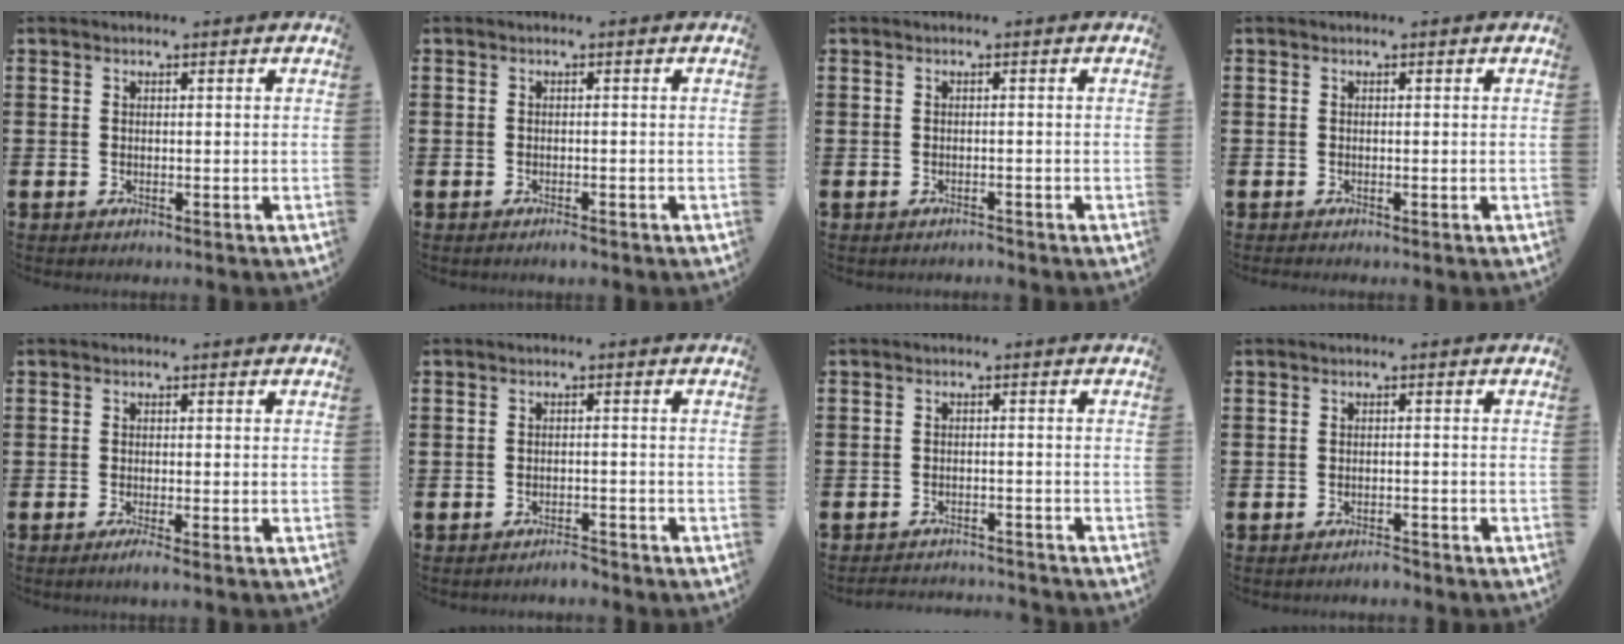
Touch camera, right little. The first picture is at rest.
{"total": 0.8, "force": [-0.6, 0.1, 0.5], "torque": [-0.010, -0.002, -0.012]}
{"total": 0.7, "force": [-0.7, 0.1, 0.1], "torque": [-0.004, -0.002, -0.014]}
{"total": 0.0}
{"total": 1.4, "force": [-0.7, 0.1, 1.2], "torque": [-0.019, -0.003, -0.012]}
{"total": 1.6, "force": [-1.6, 0.0, 0.1], "torque": [-0.008, 0.004, -0.033]}
{"total": 2.1, "force": [-2.1, 0.0, 0.0], "torque": [-0.004, 0.002, -0.046]}
{"total": 1.3, "force": [-1.3, 0.0, 0.1], "torque": [-0.007, 0.002, -0.026]}